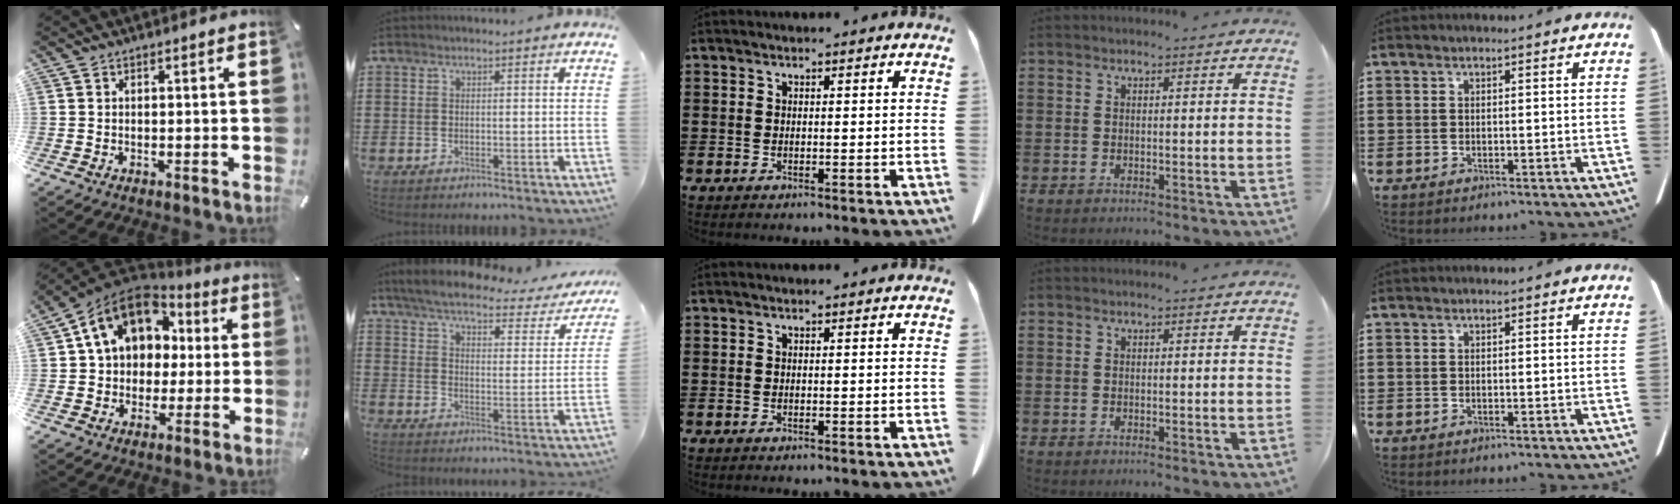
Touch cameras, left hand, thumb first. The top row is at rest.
{"thumb": {"total": 15.3, "force": [5.1, 12.4, 7.4], "torque": [-0.135, -0.011, 0.099]}, "index": {"total": 5.1, "force": [4.6, 0.6, 2.2], "torque": [-0.067, -0.028, 0.073]}}